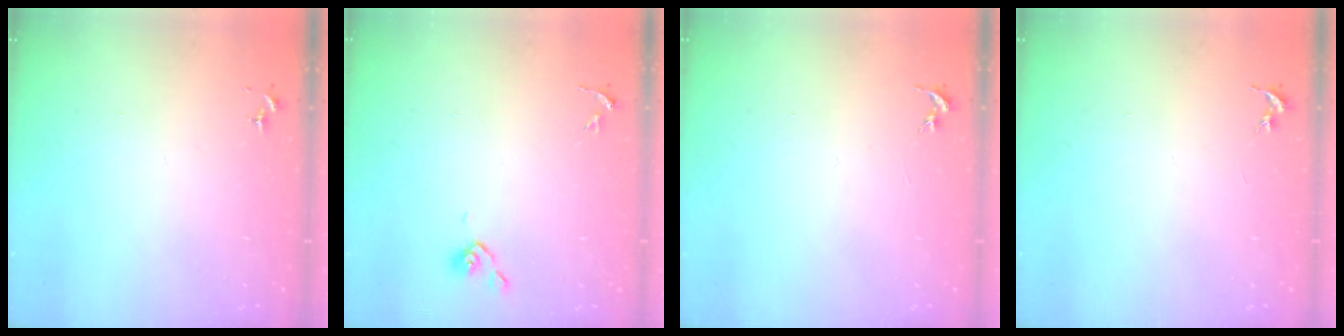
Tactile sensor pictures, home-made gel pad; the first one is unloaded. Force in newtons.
{"total": 4.3, "press": 4.2, "slide": 0.9}
{"total": 0.0}
{"total": 0.0}